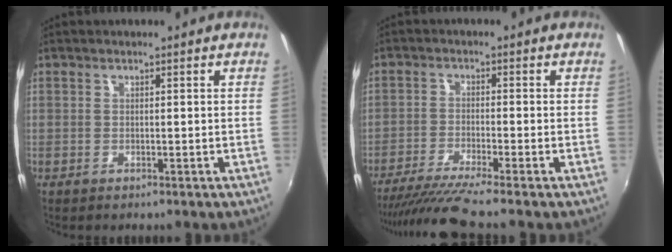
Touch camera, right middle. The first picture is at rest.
{"total": 8.1, "force": [-6.8, -1.3, 4.1], "torque": [-0.096, -0.027, -0.121]}